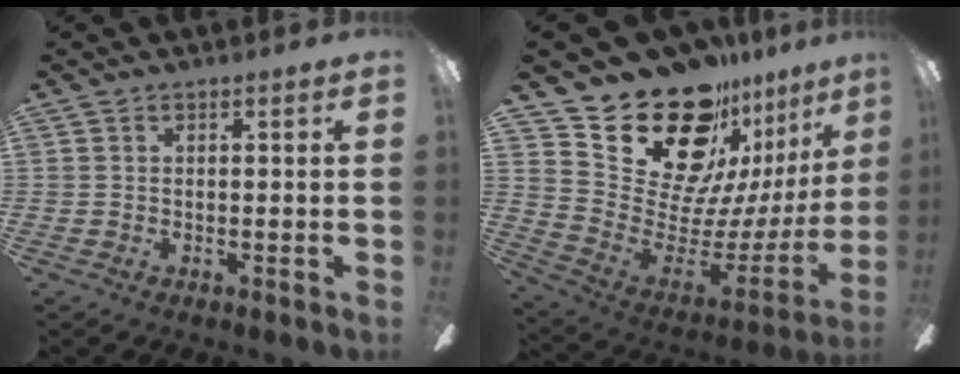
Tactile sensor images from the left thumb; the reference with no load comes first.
{"total": 24.8, "force": [18.8, 12.2, 10.6], "torque": [-0.171, -0.134, 0.358]}